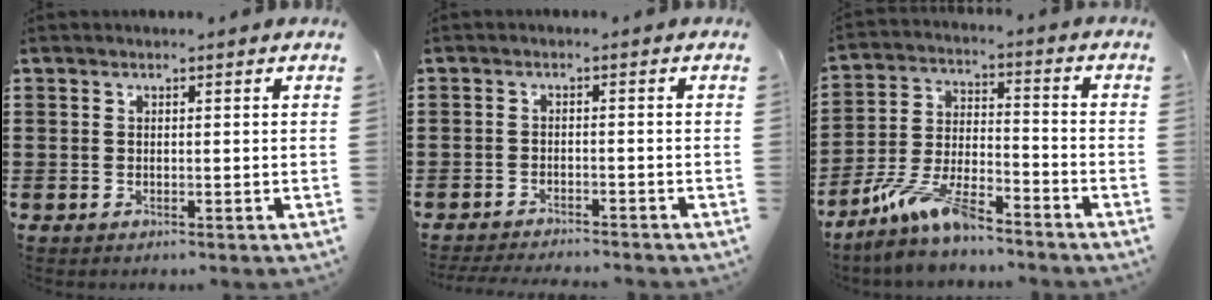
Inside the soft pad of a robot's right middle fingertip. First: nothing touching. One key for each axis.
{"total": 2.5, "fx": -2.4, "fy": 0.1, "fz": 0.2, "tx": -0.007, "ty": 0.000, "tz": -0.050}
{"total": 9.8, "fx": -7.8, "fy": 2.0, "fz": 5.5, "tx": -0.117, "ty": 0.009, "tz": -0.153}